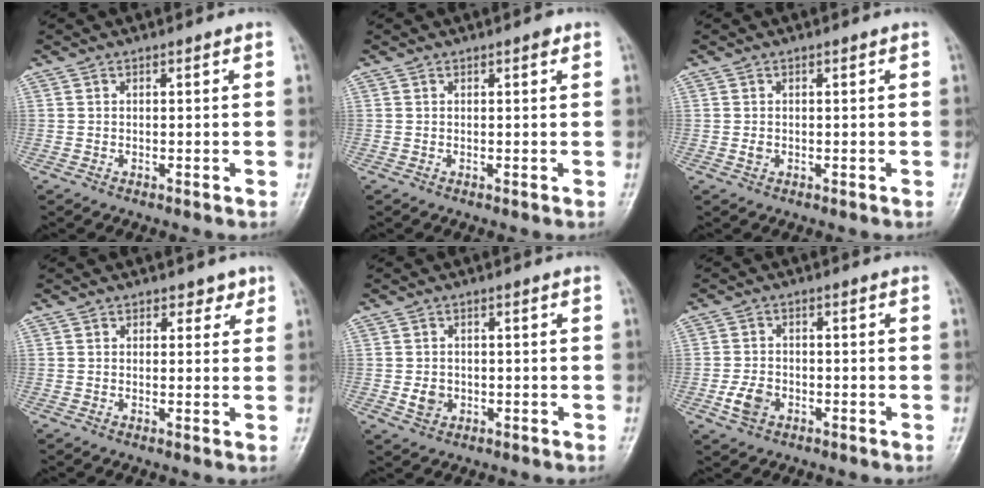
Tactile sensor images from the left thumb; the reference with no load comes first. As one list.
[{"total": 0.9, "force": [0.5, 0.4, 0.7], "torque": [-0.008, 0.000, 0.004]}, {"total": 1.1, "force": [-0.1, 0.9, 0.7], "torque": [-0.008, 0.000, -0.001]}, {"total": 2.7, "force": [1.6, 1.8, 1.1], "torque": [0.010, -0.006, 0.018]}, {"total": 3.2, "force": [-0.5, 2.7, 1.6], "torque": [-0.019, 0.001, -0.005]}, {"total": 4.4, "force": [-1.7, 3.2, 2.6], "torque": [-0.046, 0.008, -0.032]}]